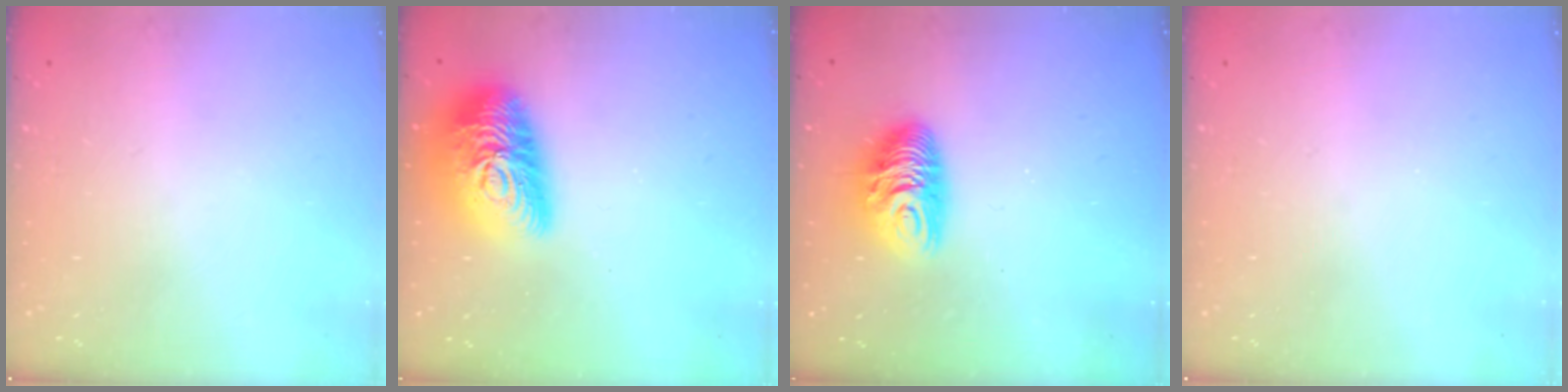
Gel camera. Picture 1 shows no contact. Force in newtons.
{"total": 18.7, "press": 18.6, "slide": 1.0}
{"total": 9.8, "press": 9.8, "slide": 0.7}
{"total": 0.0}